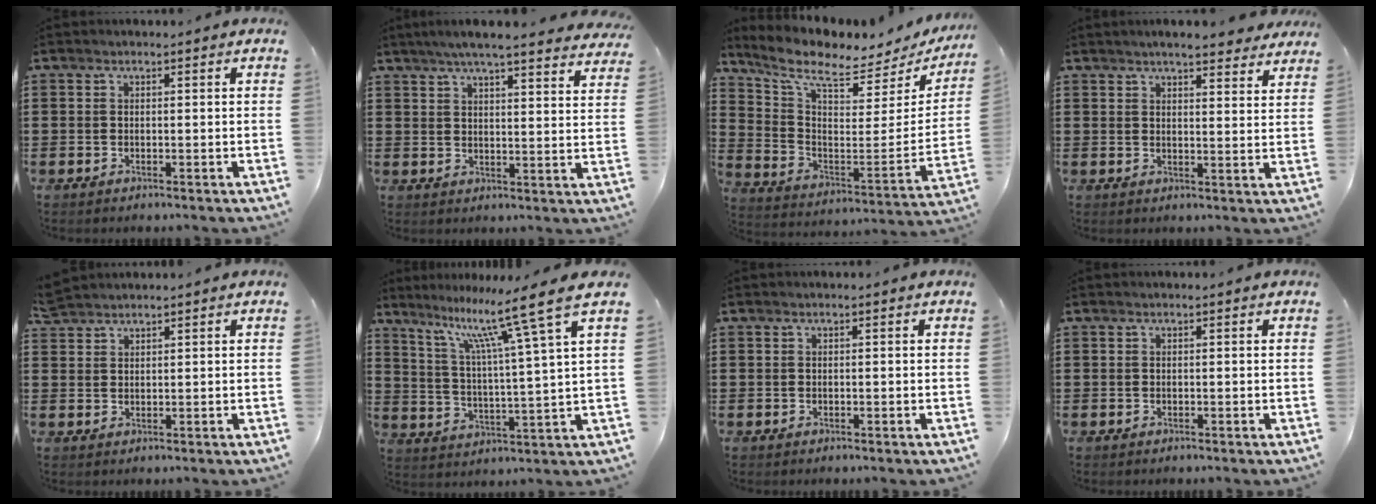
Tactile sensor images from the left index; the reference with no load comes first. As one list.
[{"total": 5.6, "force": [5.0, -0.1, 2.4], "torque": [-0.063, -0.019, 0.088]}, {"total": 7.6, "force": [6.2, 1.8, 4.1], "torque": [-0.110, -0.053, 0.102]}, {"total": 4.5, "force": [4.3, 0.2, 1.6], "torque": [-0.043, -0.009, 0.078]}, {"total": 2.3, "force": [2.3, 0.3, 0.2], "torque": [-0.010, -0.001, 0.046]}, {"total": 12.2, "force": [8.3, -0.4, 9.0], "torque": [-0.174, -0.045, 0.123]}, {"total": 0.0}, {"total": 0.0}]